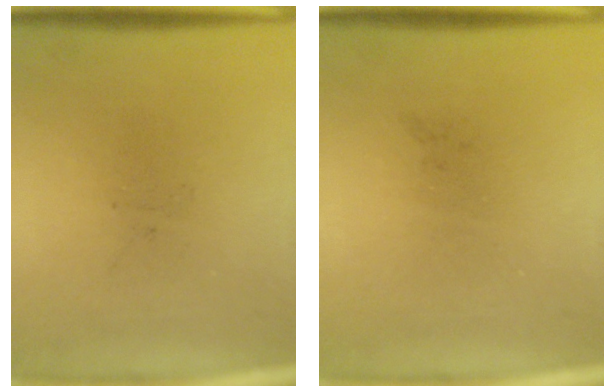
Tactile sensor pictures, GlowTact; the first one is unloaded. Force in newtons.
{"total": 0.0}